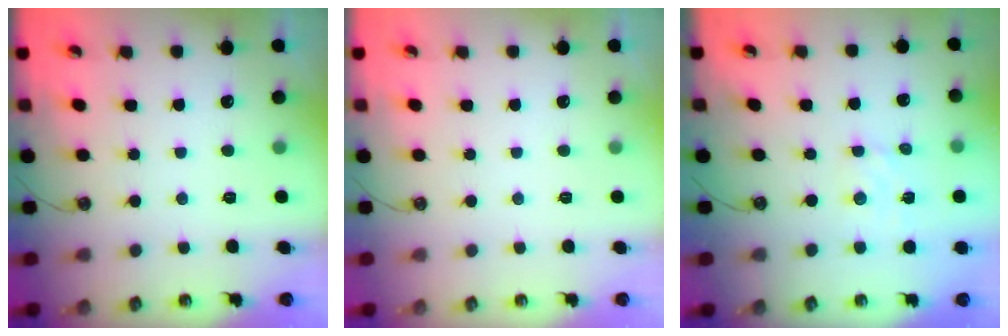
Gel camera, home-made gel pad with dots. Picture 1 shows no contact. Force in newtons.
{"total": 0.0}
{"total": 2.5, "press": 2.5, "slide": 0.4}